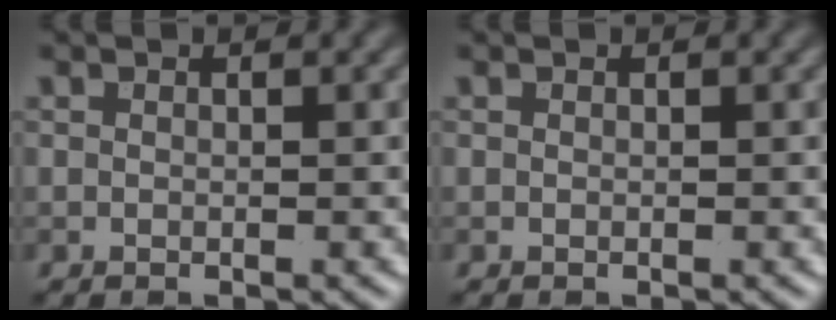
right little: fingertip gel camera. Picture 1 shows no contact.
{"total": 0.0}